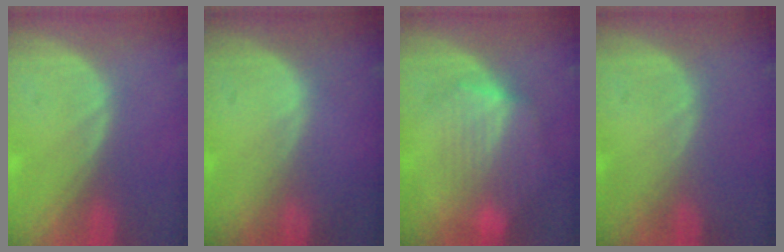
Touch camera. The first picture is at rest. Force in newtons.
{"total": 0.0}
{"total": 7.3, "press": 6.9, "slide": 2.3}
{"total": 0.0}